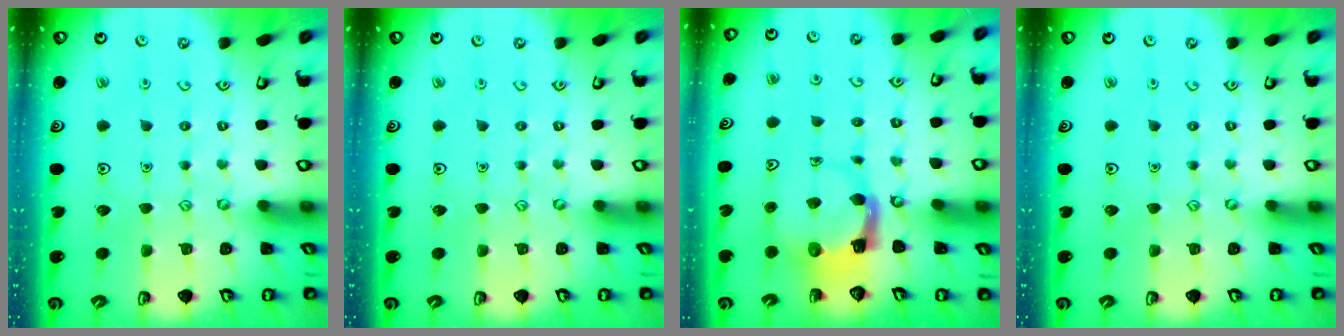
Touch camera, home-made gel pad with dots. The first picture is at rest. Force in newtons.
{"total": 0.0}
{"total": 4.4, "press": 4.3, "slide": 0.9}
{"total": 0.0}